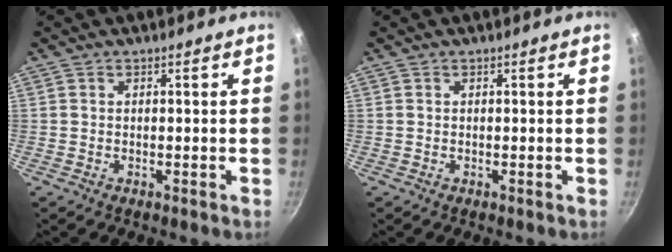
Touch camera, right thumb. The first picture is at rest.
{"total": 0.0}